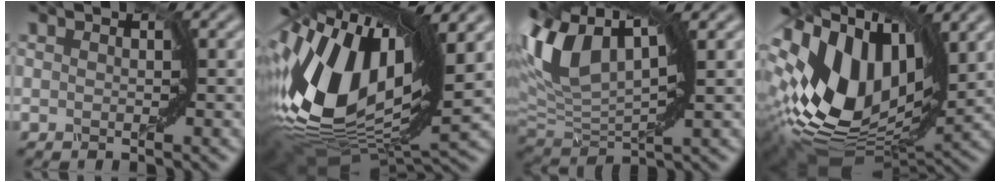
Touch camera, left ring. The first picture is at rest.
{"total": 16.1, "force": [1.5, 7.7, 14.1], "torque": [-0.294, 0.000, 0.034]}
{"total": 7.2, "force": [3.2, 3.3, 5.6], "torque": [-0.136, 0.008, 0.077]}
{"total": 14.7, "force": [2.3, 8.9, 11.5], "torque": [-0.270, 0.002, 0.050]}